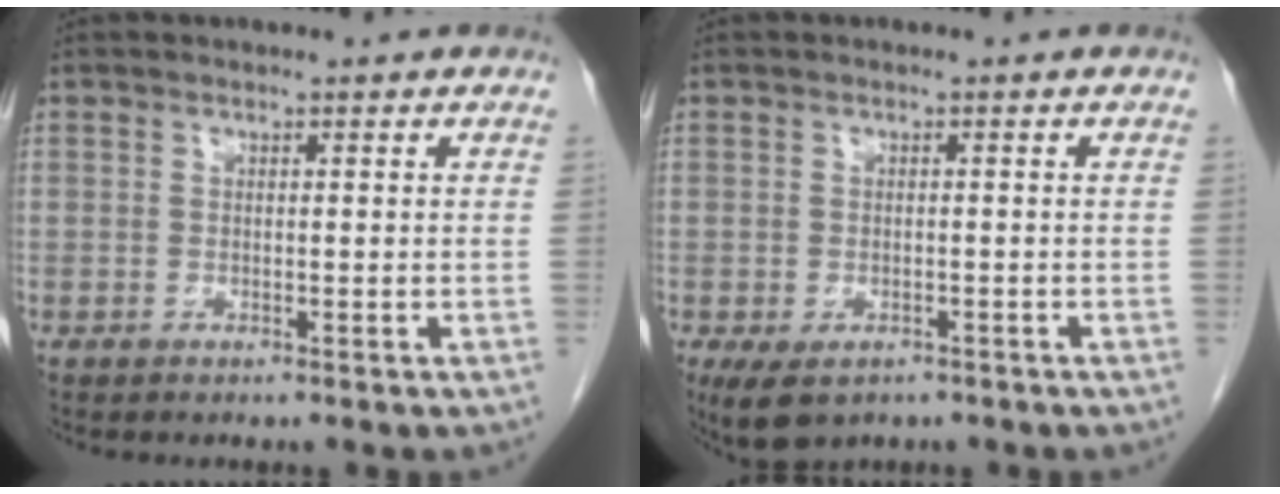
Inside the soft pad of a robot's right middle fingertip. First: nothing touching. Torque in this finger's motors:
{"motor_torque": [0.66, -0.44, 0.24, 0.07]}